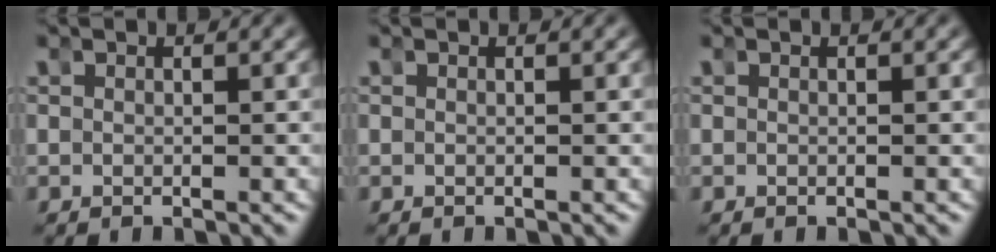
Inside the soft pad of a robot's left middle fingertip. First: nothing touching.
{"total": 0.0}
{"total": 0.0}